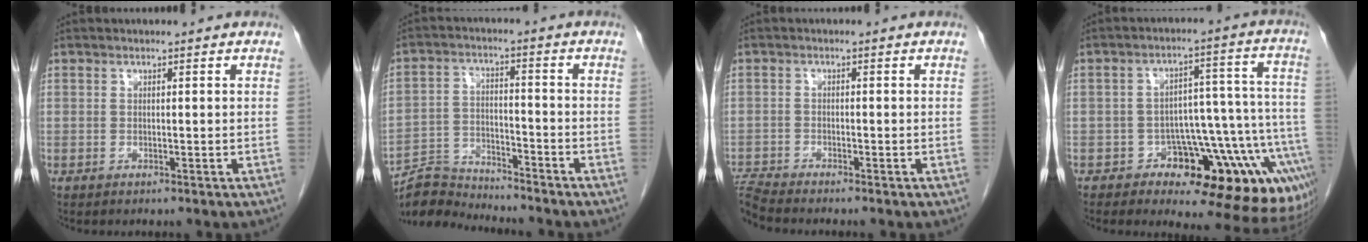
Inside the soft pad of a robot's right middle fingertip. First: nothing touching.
{"total": 7.8, "force": [-7.8, 0.6, -0.2], "torque": [-0.004, 0.006, -0.143]}
{"total": 3.8, "force": [-3.7, -0.8, 0.4], "torque": [-0.015, -0.012, -0.069]}
{"total": 16.5, "force": [-9.4, 6.3, 12.1], "torque": [-0.047, 0.073, -0.114]}